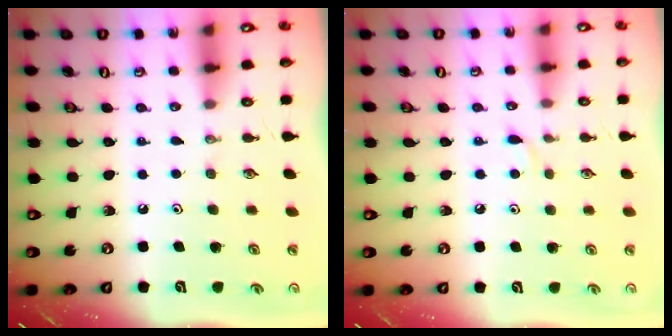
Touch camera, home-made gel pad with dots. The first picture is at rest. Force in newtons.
{"total": 3.2, "press": 3.1, "slide": 0.4}